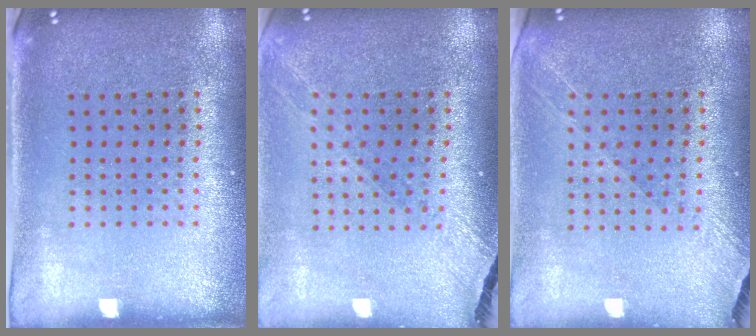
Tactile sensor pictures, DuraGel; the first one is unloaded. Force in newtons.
{"total": 1.4, "press": 1.3, "slide": 0.2}
{"total": 1.3, "press": 1.2, "slide": 0.6}